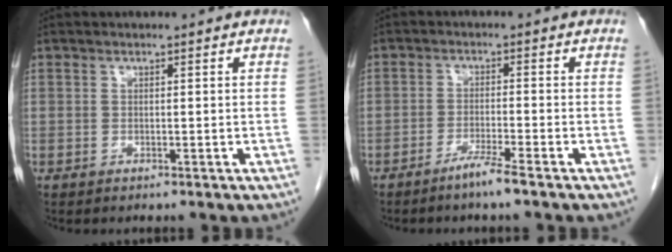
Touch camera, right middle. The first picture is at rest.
{"total": 3.2, "force": [-2.4, -0.6, 2.0], "torque": [-0.042, -0.006, -0.048]}